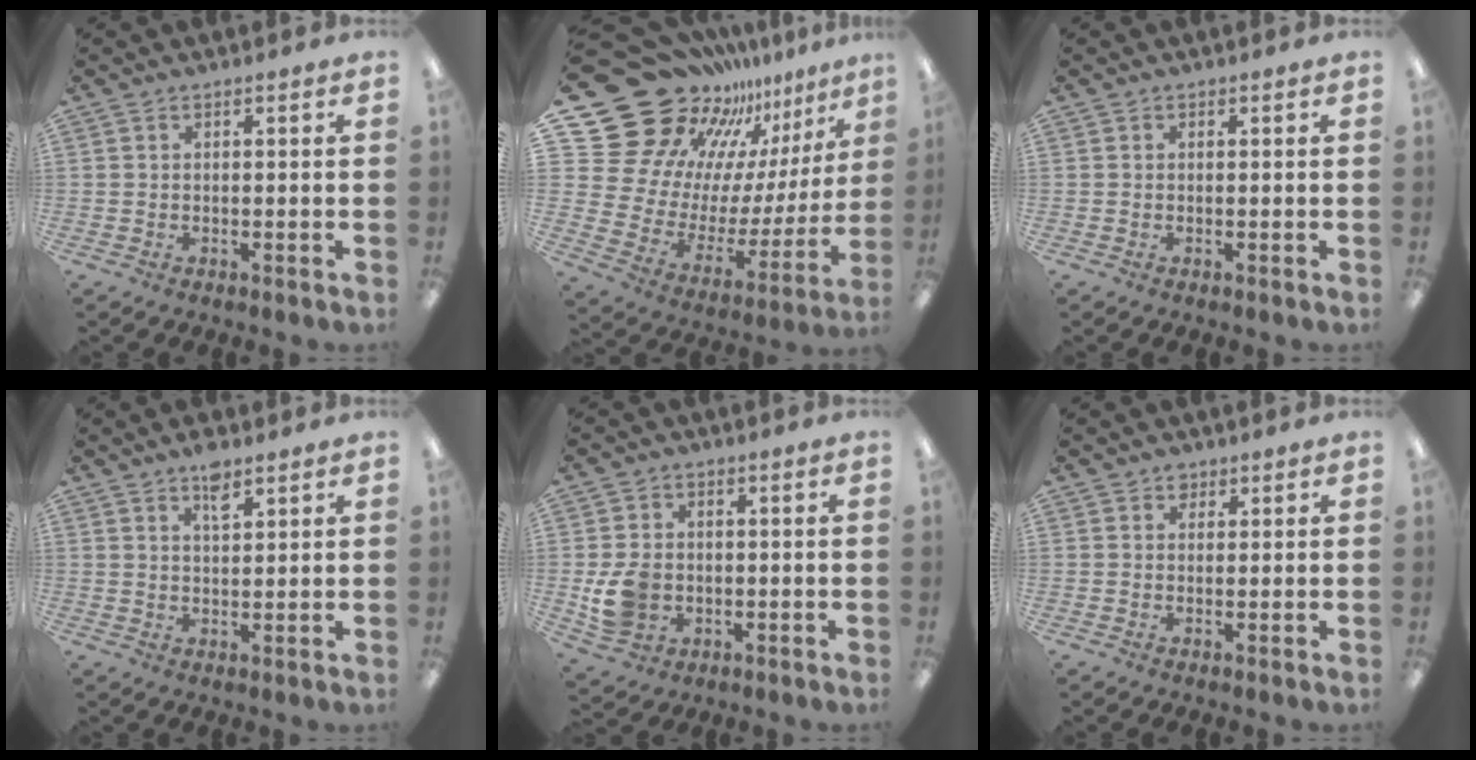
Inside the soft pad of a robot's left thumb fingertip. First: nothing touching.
{"total": 23.3, "force": [17.2, 13.7, 7.7], "torque": [-0.124, -0.158, 0.346]}
{"total": 0.0}
{"total": 4.5, "force": [3.2, 1.6, 2.7], "torque": [-0.037, -0.014, 0.053]}
{"total": 8.4, "force": [-1.2, 7.1, 4.3], "torque": [-0.086, 0.010, -0.018]}
{"total": 1.7, "force": [1.1, 1.3, 0.4], "torque": [0.007, -0.005, 0.018]}